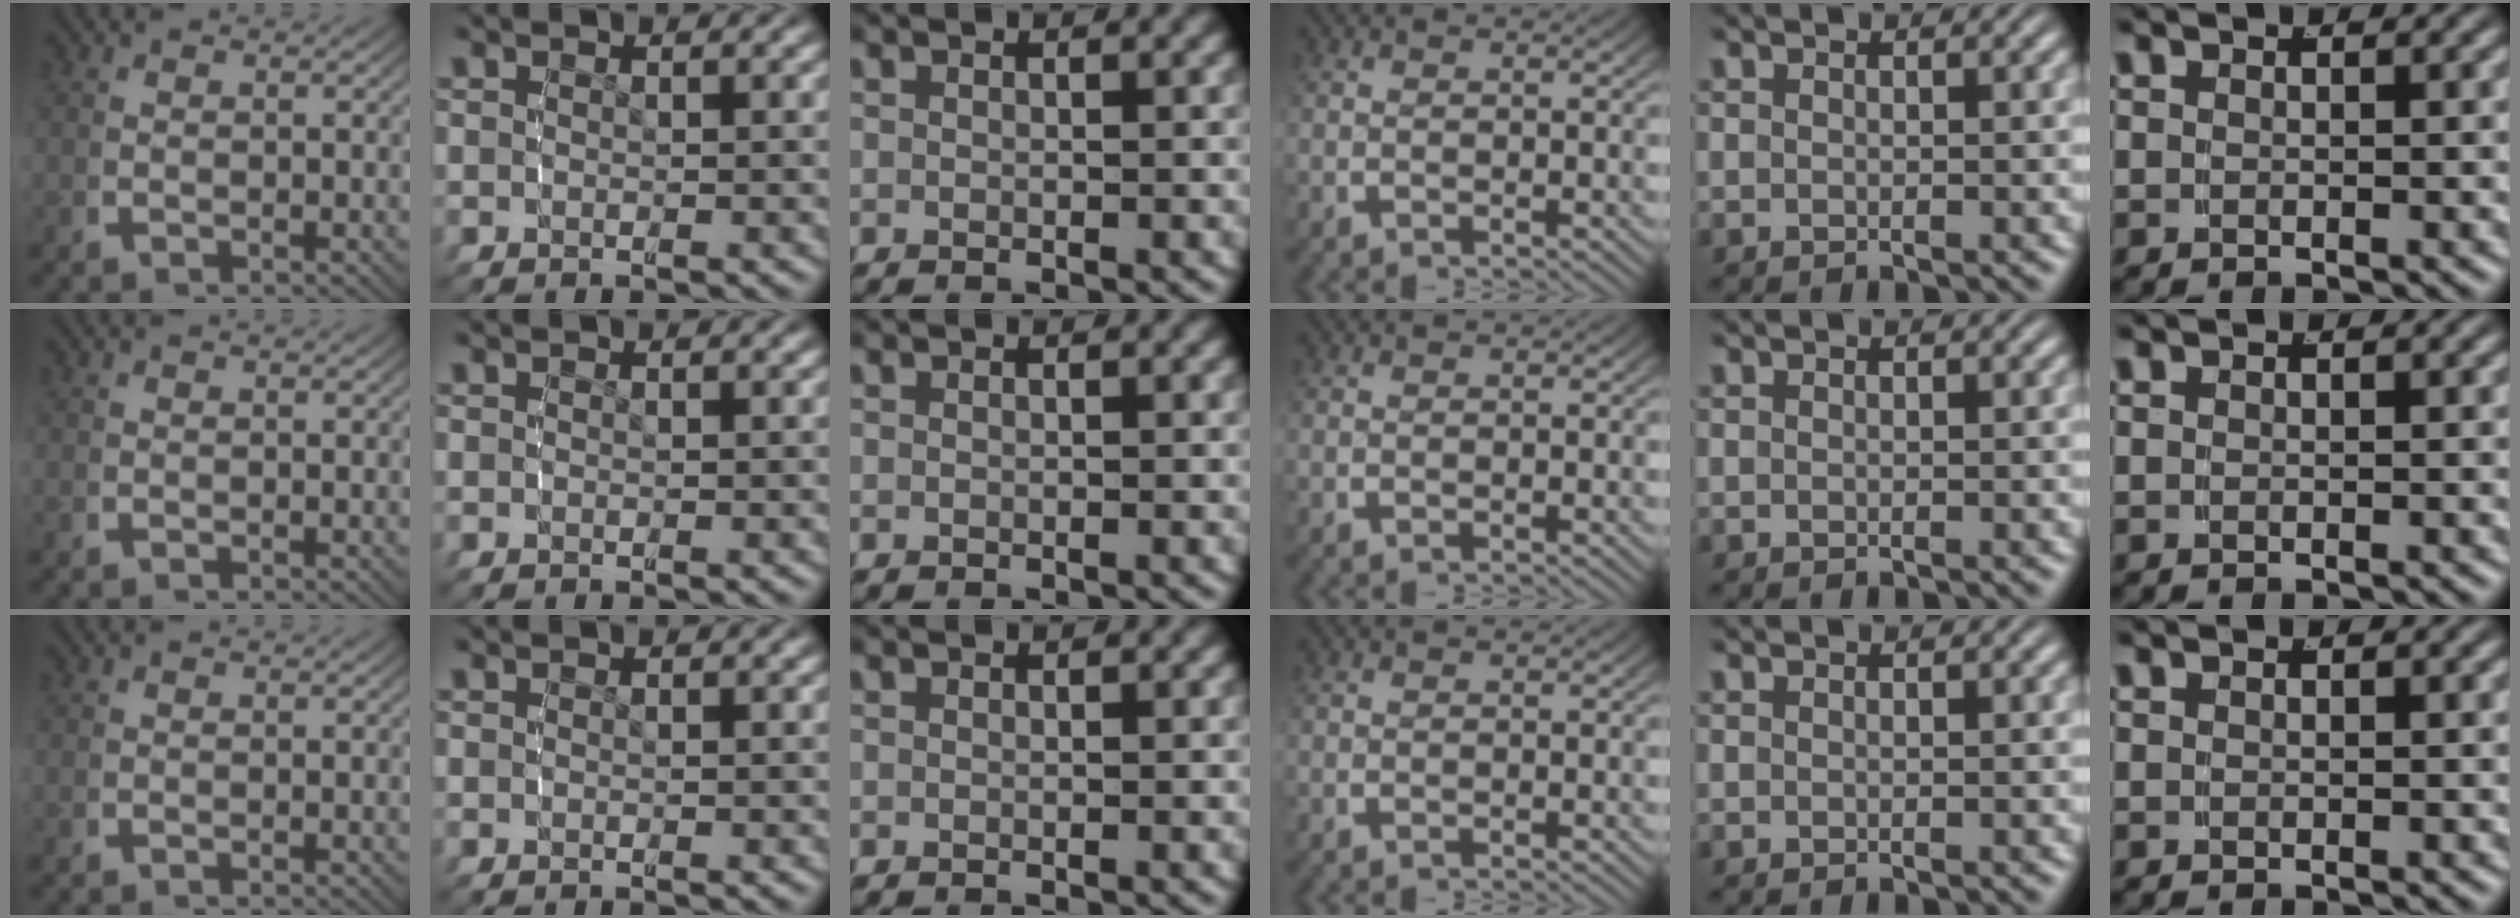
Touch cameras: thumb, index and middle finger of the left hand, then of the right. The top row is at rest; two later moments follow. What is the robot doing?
{"motion": "reach", "object": "shirt"}